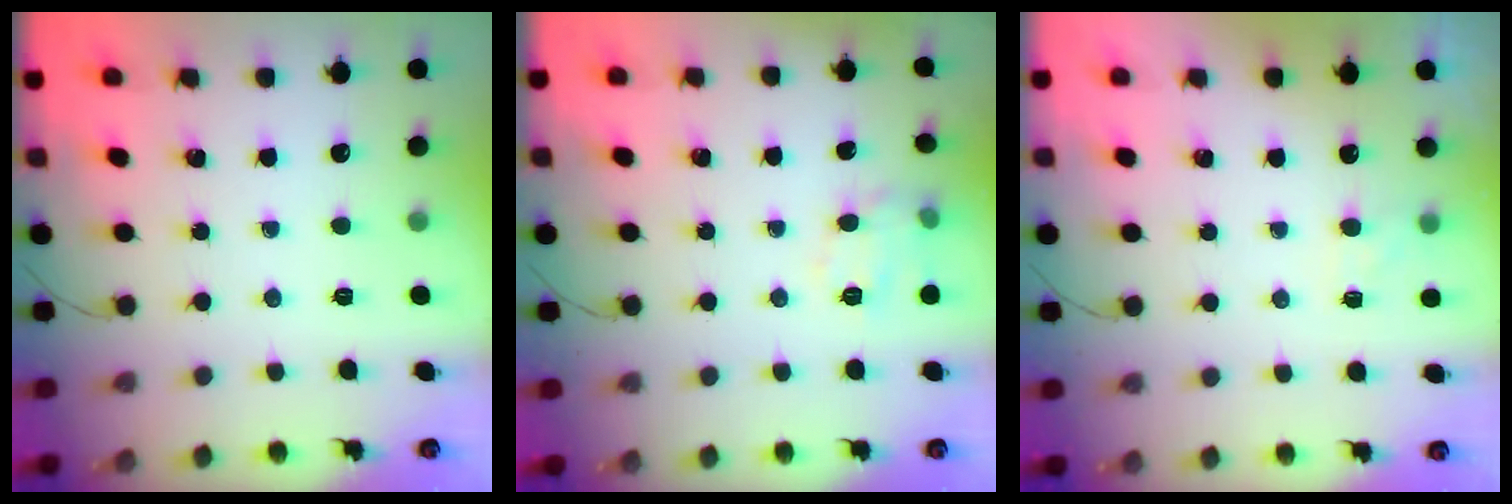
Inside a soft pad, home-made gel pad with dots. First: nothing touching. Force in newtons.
{"total": 7.2, "press": 7.1, "slide": 1.1}
{"total": 3.6, "press": 3.4, "slide": 1.3}